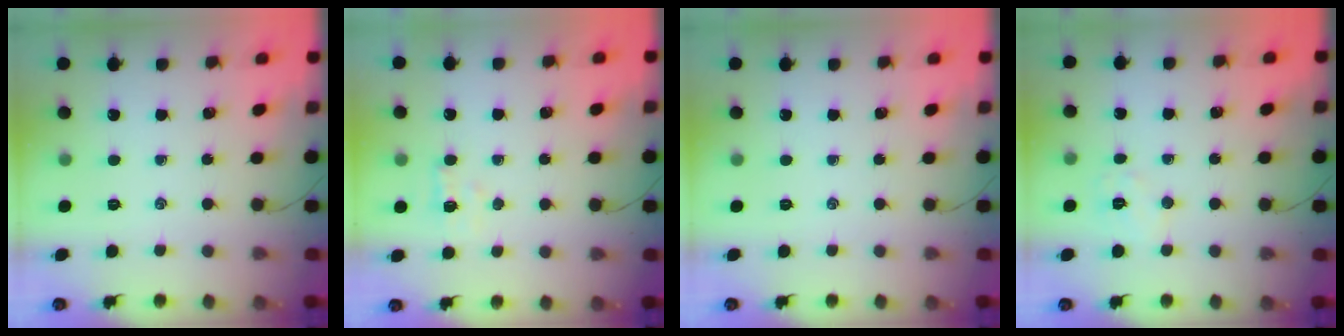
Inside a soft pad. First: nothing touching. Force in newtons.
{"total": 3.8, "press": 3.6, "slide": 1.3}
{"total": 0.0}
{"total": 6.3, "press": 6.1, "slide": 1.3}